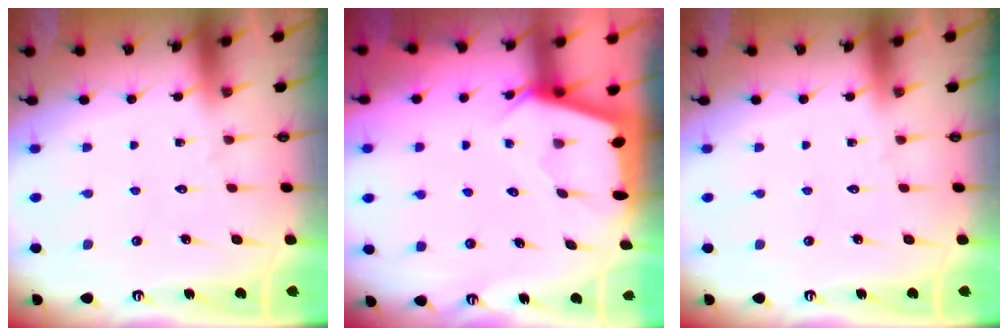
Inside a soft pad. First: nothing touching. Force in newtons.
{"total": 3.7, "press": 3.7, "slide": 0.1}
{"total": 0.0}